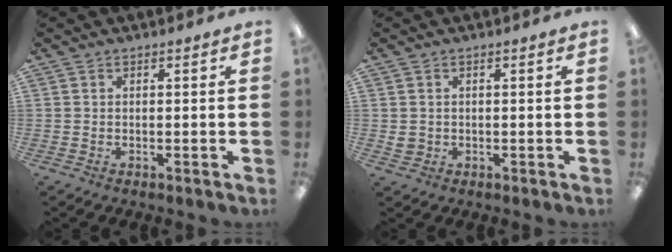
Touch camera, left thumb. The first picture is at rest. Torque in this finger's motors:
{"motor_torque": [0.04, 0.01, 0.19, 0.05, -0.01]}